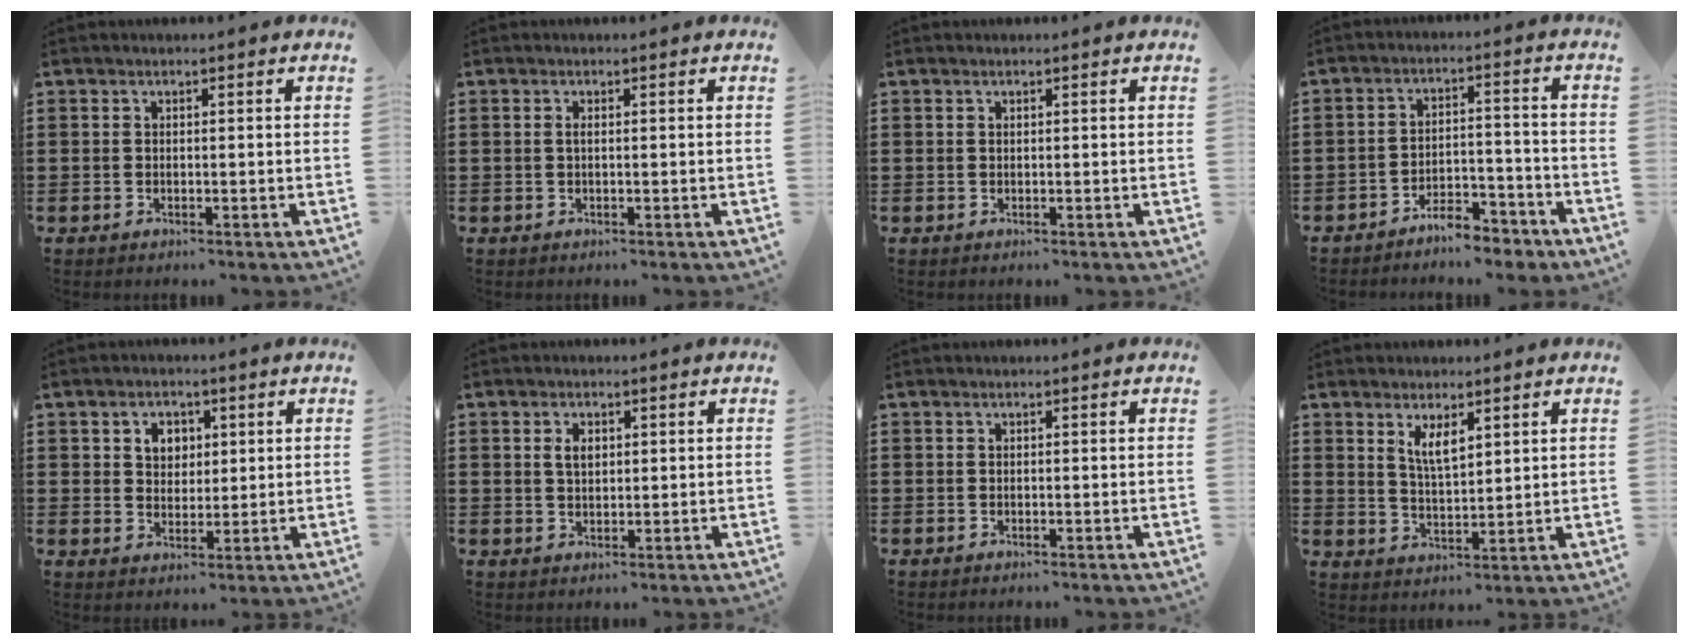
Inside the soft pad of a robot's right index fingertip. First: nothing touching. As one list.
[{"total": 0.6, "force": [-0.1, 0.0, 0.6], "torque": [-0.012, -0.002, -0.001]}, {"total": 0.0}, {"total": 5.5, "force": [-5.2, 1.0, 1.4], "torque": [-0.021, 0.014, -0.102]}, {"total": 3.7, "force": [1.3, 3.1, 1.6], "torque": [-0.036, 0.009, 0.018]}, {"total": 2.5, "force": [0.8, 1.4, 1.8], "torque": [-0.040, 0.007, 0.014]}, {"total": 0.0}, {"total": 4.2, "force": [2.4, 1.4, 3.1], "torque": [-0.066, 0.003, 0.043]}]